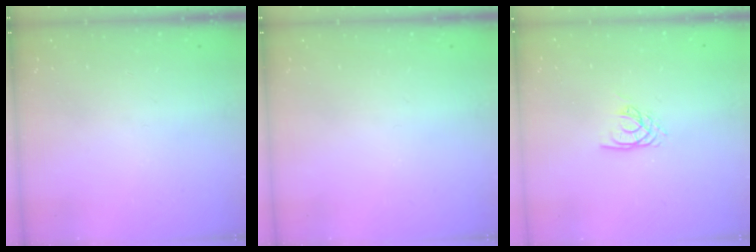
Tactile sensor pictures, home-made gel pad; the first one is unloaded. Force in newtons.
{"total": 0.0}
{"total": 4.2, "press": 4.2, "slide": 0.0}